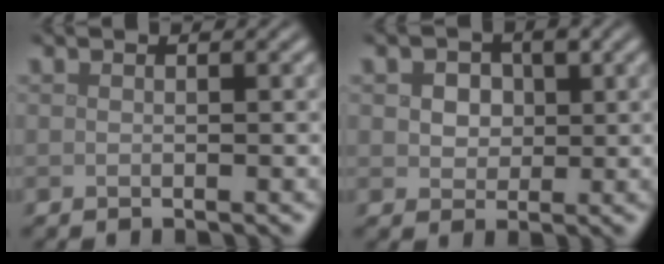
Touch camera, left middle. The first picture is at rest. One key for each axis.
{"total": 4.0, "fx": 1.4, "fy": 3.1, "fz": 2.0, "tx": -0.037, "ty": 0.010, "tz": 0.010}